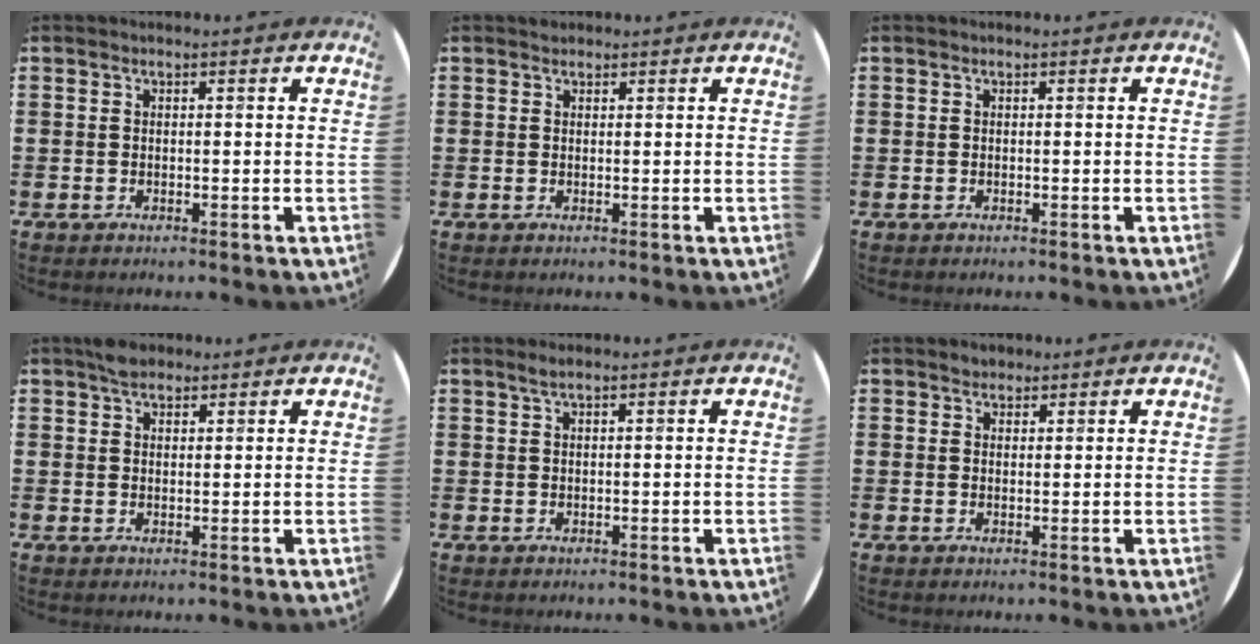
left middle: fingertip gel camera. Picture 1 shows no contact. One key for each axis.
{"total": 0.6, "fx": 0.5, "fy": 0.3, "fz": -0.1, "tx": 0.001, "ty": 0.004, "tz": 0.010}
{"total": 0.0}
{"total": 2.3, "fx": 2.0, "fy": 1.0, "fz": 0.6, "tx": -0.008, "ty": 0.003, "tz": 0.037}
{"total": 1.0, "fx": 0.8, "fy": 0.0, "fz": 0.7, "tx": -0.014, "ty": 0.002, "tz": 0.013}
{"total": 1.4, "fx": 1.3, "fy": 0.6, "fz": -0.1, "tx": 0.000, "ty": 0.003, "tz": 0.026}